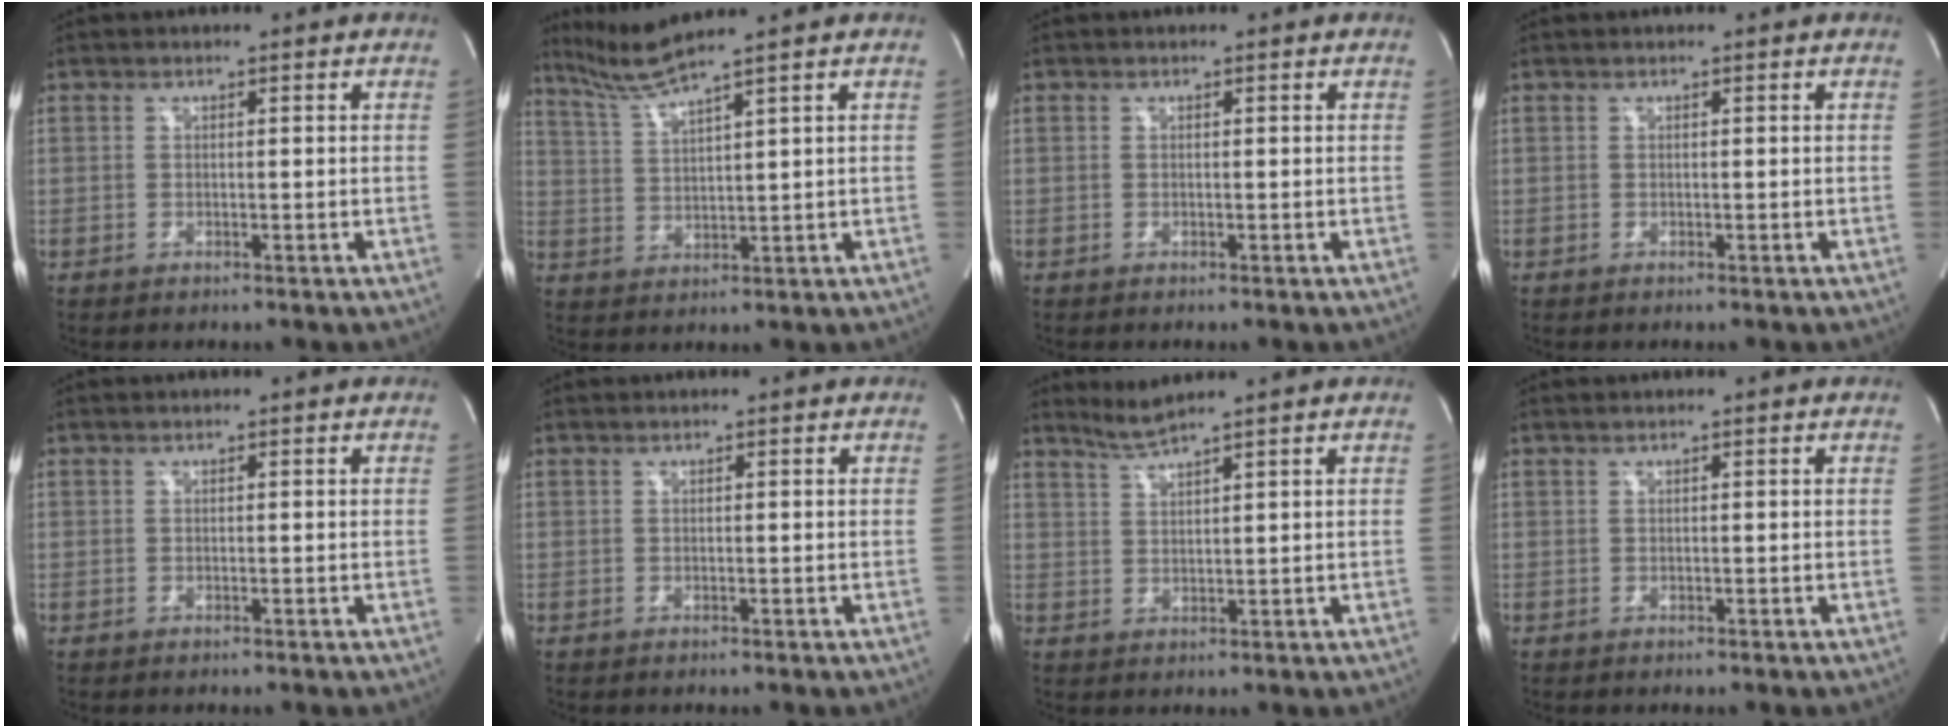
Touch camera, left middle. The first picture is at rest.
{"total": 5.9, "force": [5.1, -2.1, 2.2], "torque": [-0.054, -0.007, 0.108]}
{"total": 0.0}
{"total": 0.0}
{"total": 0.0}
{"total": 0.0}
{"total": 3.0, "force": [2.6, -1.3, 0.7], "torque": [-0.021, -0.009, 0.061]}
{"total": 0.6, "force": [0.4, -0.1, 0.4], "torque": [-0.013, 0.010, 0.013]}